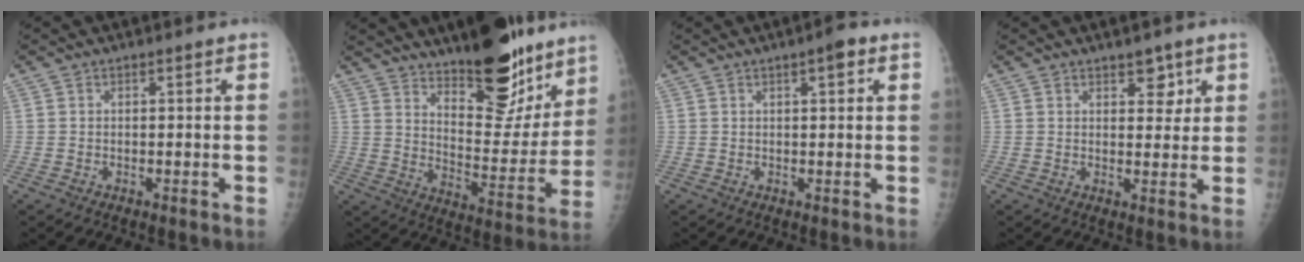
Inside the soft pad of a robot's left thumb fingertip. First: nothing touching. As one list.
[{"total": 21.2, "force": [15.6, 7.6, 12.2], "torque": [-0.123, -0.106, 0.237]}, {"total": 3.1, "force": [1.5, 0.9, 2.6], "torque": [-0.030, 0.000, 0.016]}, {"total": 4.1, "force": [2.5, 2.2, 2.3], "torque": [-0.005, -0.013, 0.033]}]